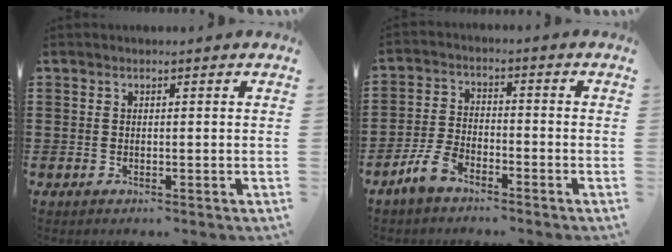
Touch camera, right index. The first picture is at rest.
{"total": 4.7, "force": [-3.4, 1.9, 2.5], "torque": [-0.072, 0.005, -0.074]}